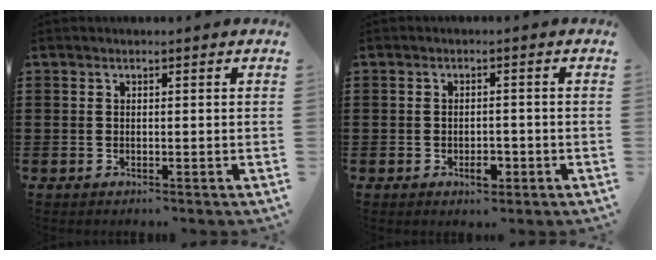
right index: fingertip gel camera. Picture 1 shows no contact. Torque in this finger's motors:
{"motor_torque": [0.63, 0.21, 0.12, 0.03]}